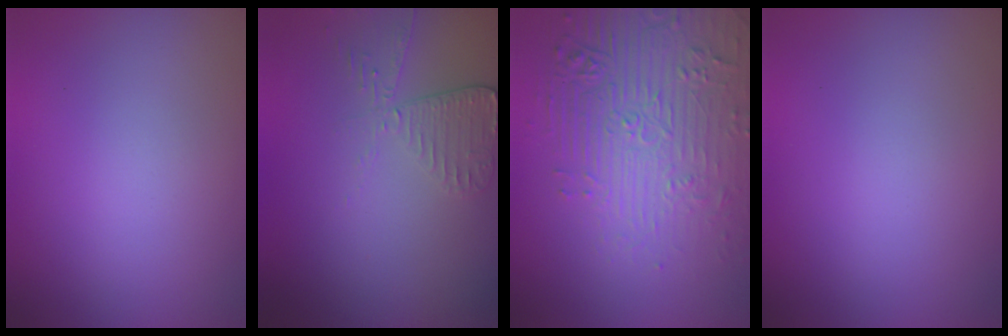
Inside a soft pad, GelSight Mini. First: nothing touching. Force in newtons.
{"total": 2.5, "press": 2.3, "slide": 1.0}
{"total": 4.8, "press": 4.4, "slide": 1.9}
{"total": 0.0}